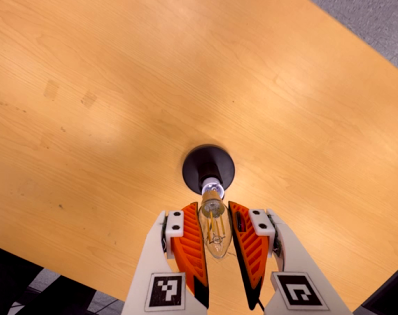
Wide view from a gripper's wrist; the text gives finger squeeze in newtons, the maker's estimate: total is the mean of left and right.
{"total": 14.9, "left": 16.5, "right": 13.3}